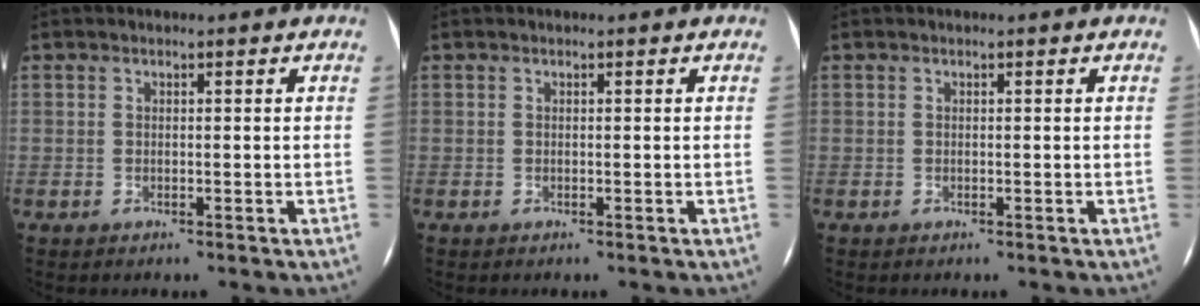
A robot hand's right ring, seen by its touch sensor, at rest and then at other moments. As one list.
[{"total": 0.0}, {"total": 0.0}]